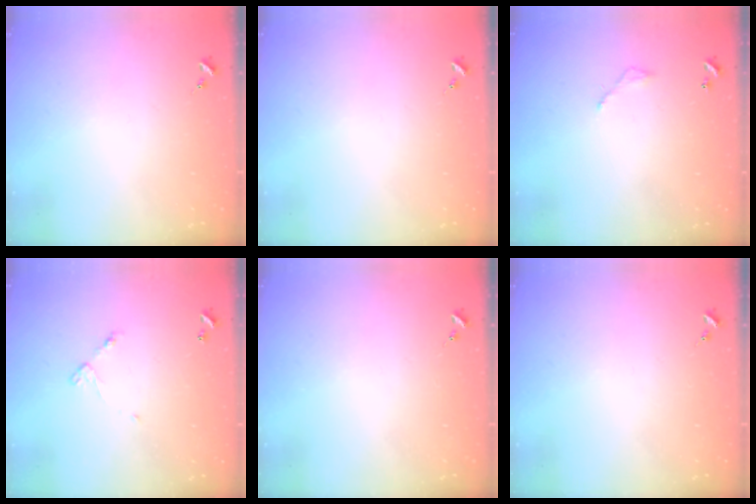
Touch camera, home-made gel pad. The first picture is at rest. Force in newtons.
{"total": 0.0}
{"total": 3.8, "press": 3.8, "slide": 0.2}
{"total": 4.5, "press": 4.5, "slide": 0.3}
{"total": 0.0}
{"total": 0.0}